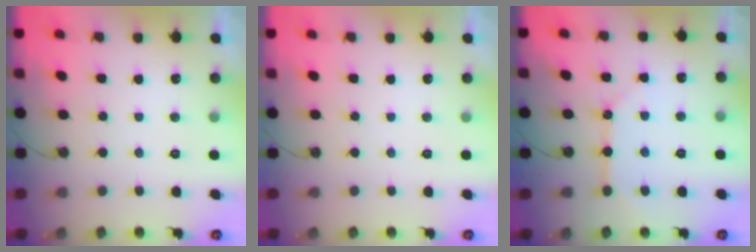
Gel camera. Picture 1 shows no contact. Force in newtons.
{"total": 0.0}
{"total": 9.6, "press": 9.5, "slide": 0.9}